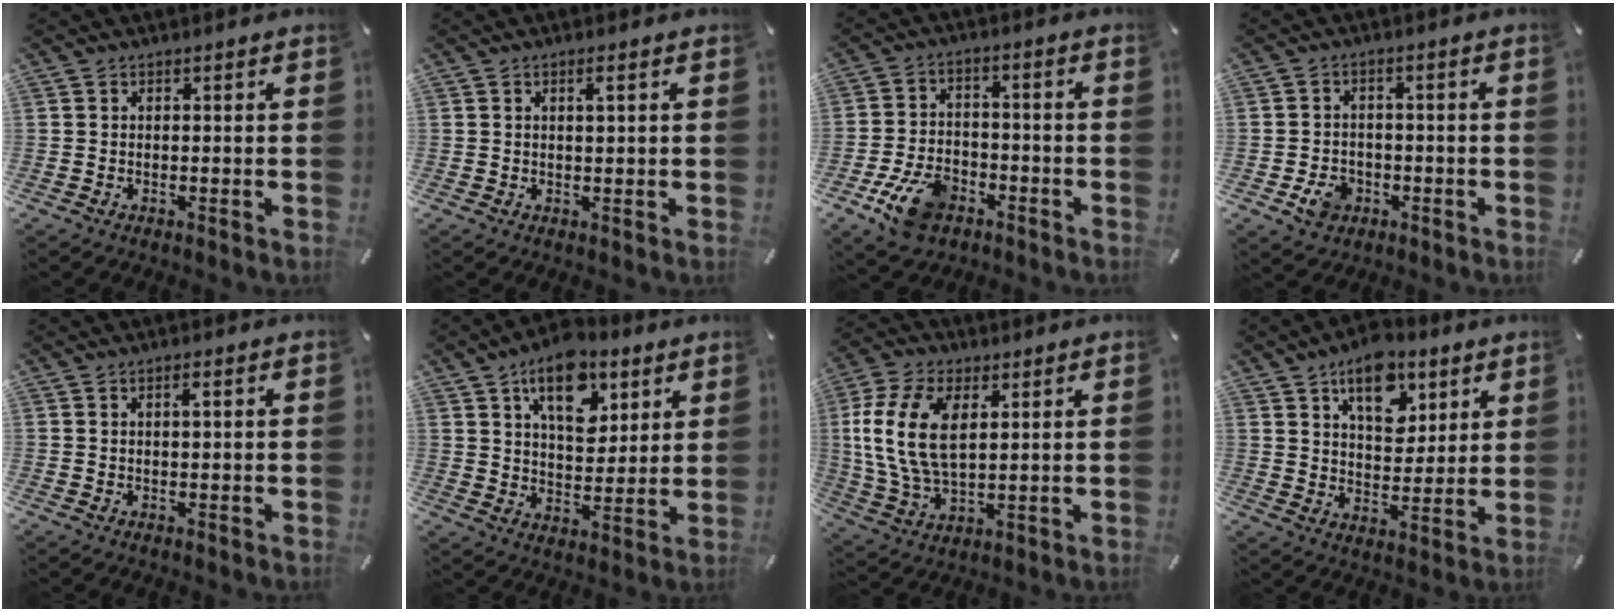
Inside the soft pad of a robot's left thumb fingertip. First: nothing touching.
{"total": 1.7, "force": [0.7, 0.2, 1.6], "torque": [-0.032, 0.001, 0.010]}
{"total": 10.9, "force": [-5.6, 6.7, 6.5], "torque": [-0.129, 0.028, -0.095]}
{"total": 5.7, "force": [-2.2, 4.6, 2.5], "torque": [-0.043, 0.008, -0.039]}
{"total": 1.4, "force": [0.5, 0.3, 1.3], "torque": [-0.025, 0.002, 0.007]}
{"total": 14.2, "force": [7.7, 8.5, 8.3], "torque": [-0.121, -0.029, 0.135]}
{"total": 13.9, "force": [3.2, 8.6, 10.4], "torque": [-0.246, 0.004, 0.057]}
{"total": 12.7, "force": [7.4, 7.7, 6.9], "torque": [-0.095, -0.032, 0.129]}